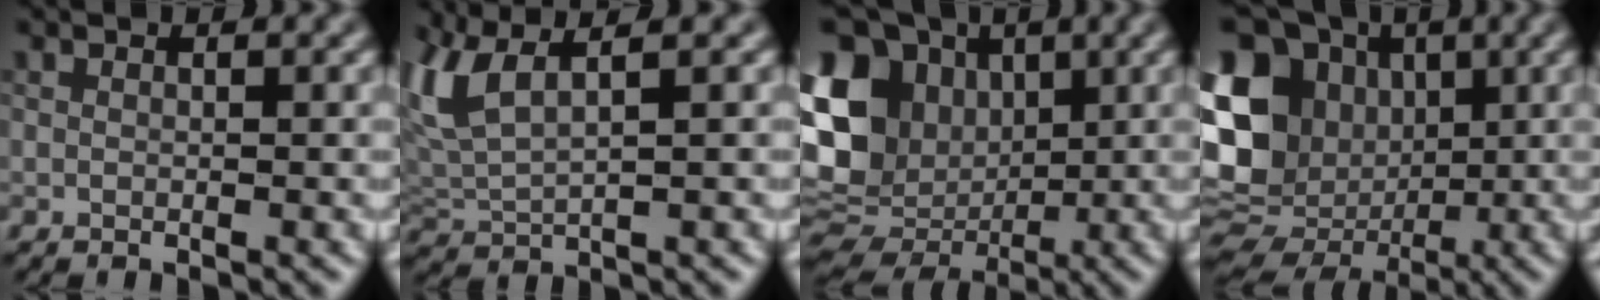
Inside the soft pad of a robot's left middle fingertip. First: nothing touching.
{"total": 5.2, "force": [1.9, 1.8, 4.5], "torque": [-0.125, 0.021, 0.042]}
{"total": 11.9, "force": [0.6, 9.5, 7.3], "torque": [-0.152, 0.010, 0.025]}
{"total": 13.6, "force": [-0.6, 11.2, 7.7], "torque": [-0.167, 0.006, -0.003]}